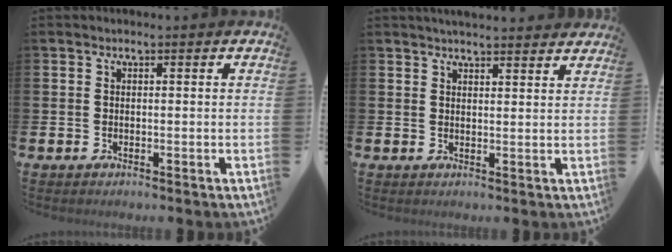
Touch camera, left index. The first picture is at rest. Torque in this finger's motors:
{"motor_torque": [0.66, -0.77, 0.14, 0.02]}